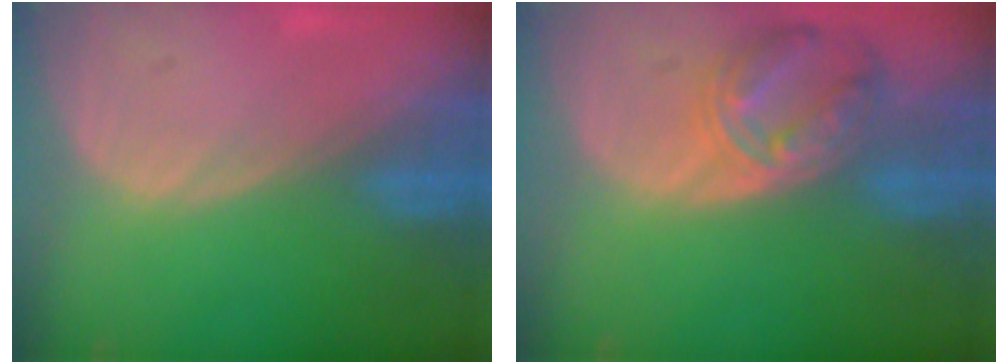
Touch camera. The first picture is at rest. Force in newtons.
{"total": 8.2, "press": 7.2, "slide": 4.0}